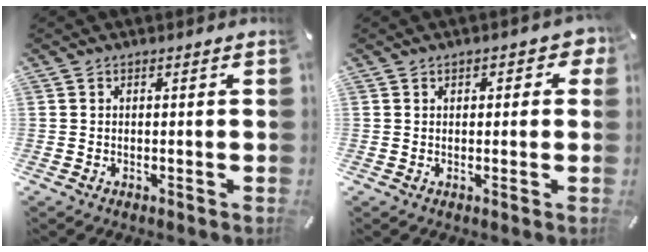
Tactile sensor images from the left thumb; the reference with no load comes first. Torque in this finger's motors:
{"motor_torque": [0.16, -0.13, -0.13, -0.10, 0.01]}